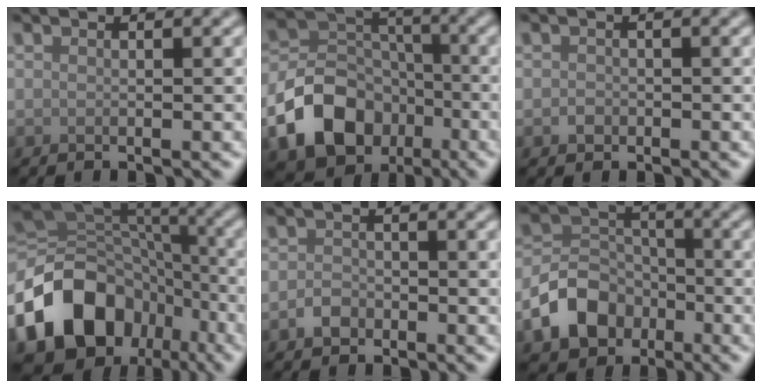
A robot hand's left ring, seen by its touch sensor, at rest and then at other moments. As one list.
[{"total": 10.0, "force": [-4.7, 7.2, 5.1], "torque": [-0.095, -0.009, -0.094]}, {"total": 0.9, "force": [-0.4, 0.7, 0.3], "torque": [-0.003, -0.001, -0.009]}, {"total": 15.8, "force": [-6.8, 11.8, 7.9], "torque": [-0.170, -0.007, -0.125]}, {"total": 1.6, "force": [-1.0, 1.2, 0.6], "torque": [-0.007, 0.004, -0.022]}, {"total": 6.1, "force": [-3.0, 4.6, 2.8], "torque": [-0.050, -0.001, -0.065]}]